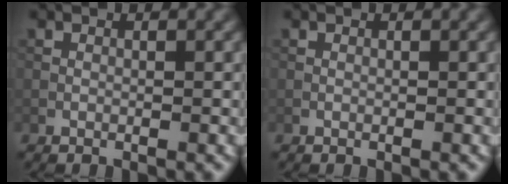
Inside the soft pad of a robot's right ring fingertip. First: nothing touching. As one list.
[{"total": 0.0}]